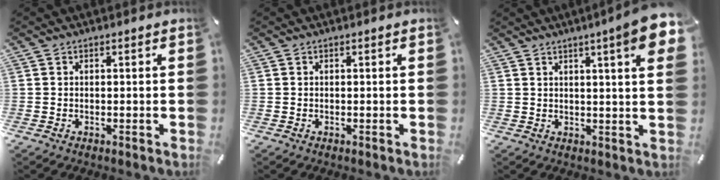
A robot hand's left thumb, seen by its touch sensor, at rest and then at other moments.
{"total": 0.0}
{"total": 9.3, "force": [4.5, 0.7, 8.1], "torque": [-0.124, -0.020, 0.070]}